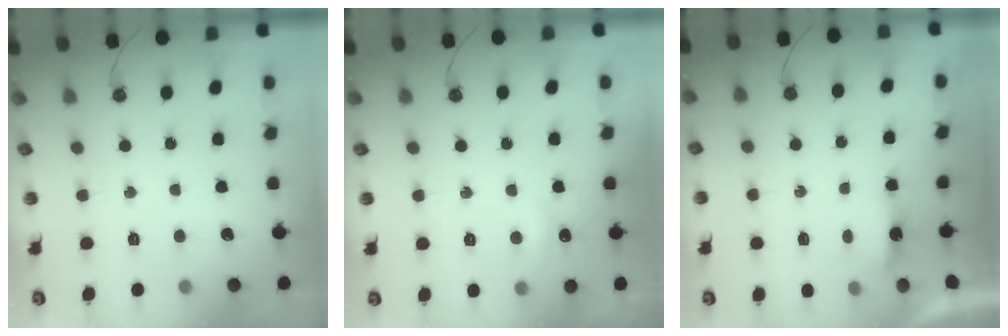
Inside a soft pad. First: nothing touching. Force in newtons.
{"total": 4.3, "press": 4.3, "slide": 0.7}
{"total": 3.3, "press": 3.2, "slide": 0.6}